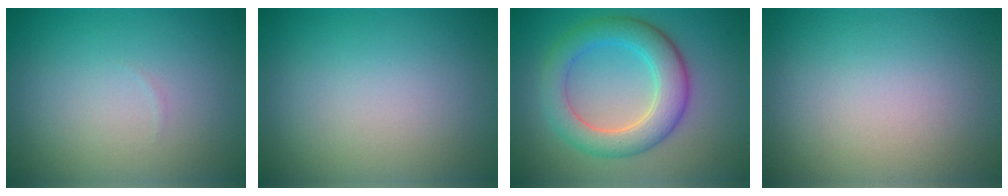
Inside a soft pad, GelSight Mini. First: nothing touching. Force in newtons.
{"total": 0.0}
{"total": 5.8, "press": 5.8, "slide": 0.4}
{"total": 0.0}